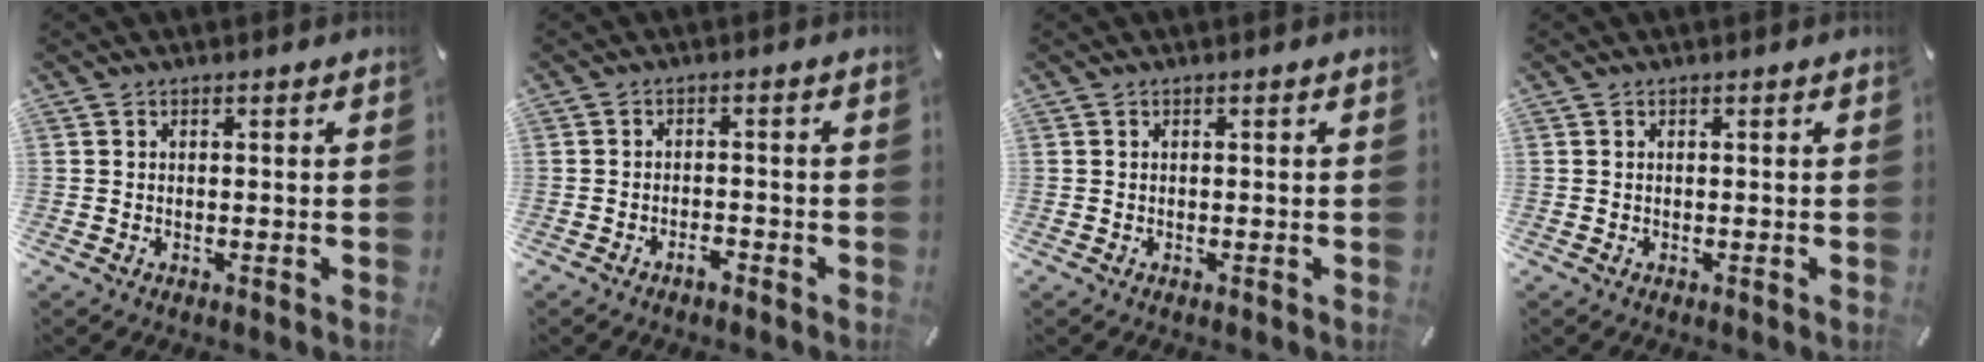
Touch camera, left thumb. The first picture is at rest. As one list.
[{"total": 2.5, "force": [-2.0, 0.8, 1.2], "torque": [-0.021, 0.007, -0.038]}, {"total": 0.0}, {"total": 0.0}]